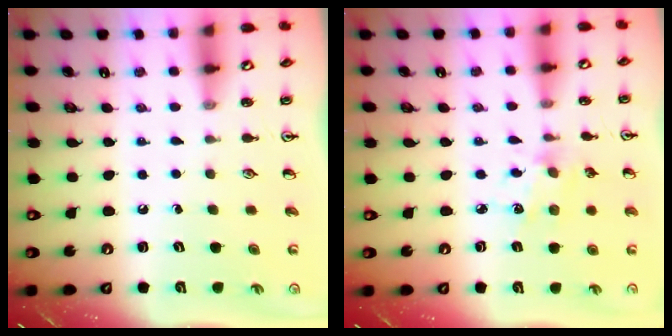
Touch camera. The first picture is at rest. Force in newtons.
{"total": 4.5, "press": 4.5, "slide": 0.4}